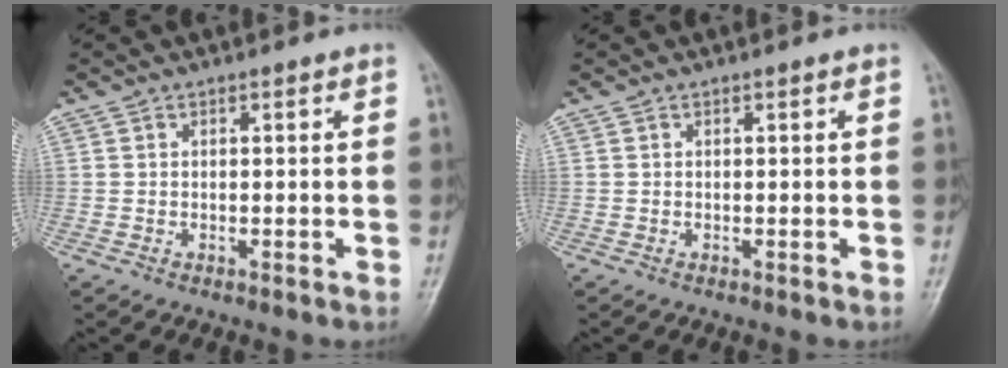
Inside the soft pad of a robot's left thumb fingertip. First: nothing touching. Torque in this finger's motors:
{"motor_torque": [0.00, 0.02, 0.00, -0.03, 0.00]}